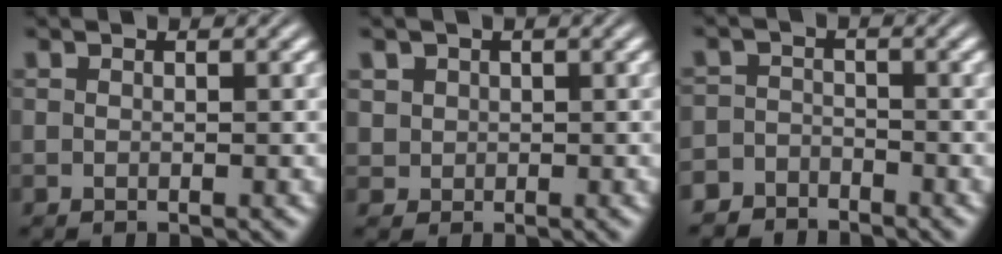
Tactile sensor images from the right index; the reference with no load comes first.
{"total": 3.4, "force": [0.7, 3.1, 1.1], "torque": [-0.035, -0.021, 0.023]}
{"total": 4.1, "force": [-3.6, 1.8, -0.1], "torque": [0.015, -0.016, -0.063]}